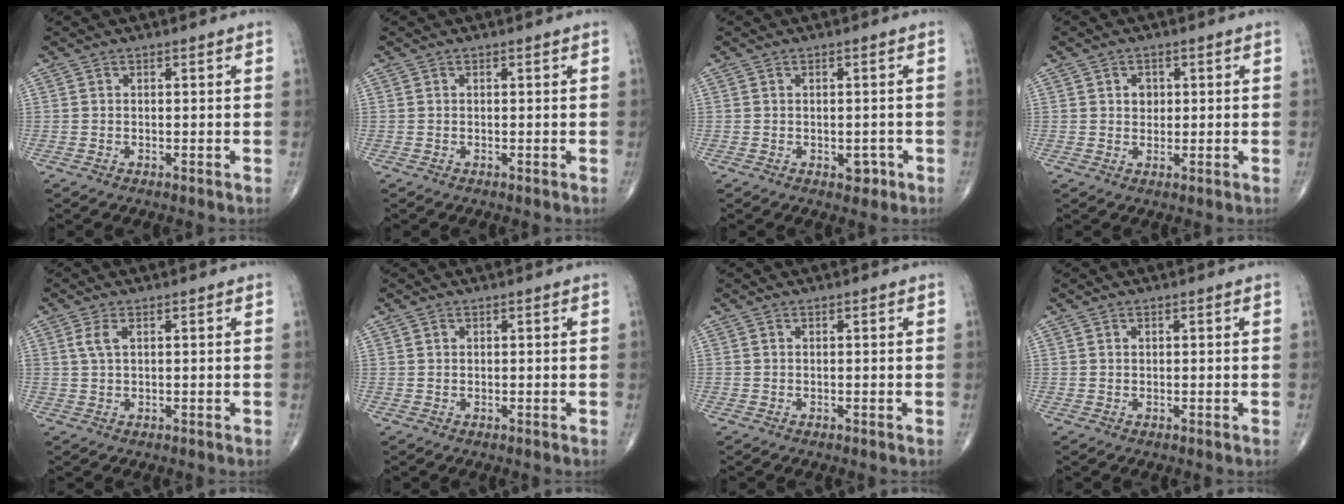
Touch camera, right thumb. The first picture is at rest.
{"total": 0.0}
{"total": 2.2, "force": [-0.9, 1.5, 1.3], "torque": [-0.003, 0.002, -0.008]}
{"total": 2.5, "force": [0.6, 2.1, 1.3], "torque": [-0.007, -0.001, 0.010]}
{"total": 2.6, "force": [0.9, 1.2, 2.1], "torque": [-0.053, 0.008, 0.021]}
{"total": 0.7, "force": [0.3, 0.5, 0.2], "torque": [-0.001, -0.001, 0.006]}
{"total": 0.0}
{"total": 0.6, "force": [0.3, 0.5, 0.3], "torque": [-0.004, -0.001, 0.005]}